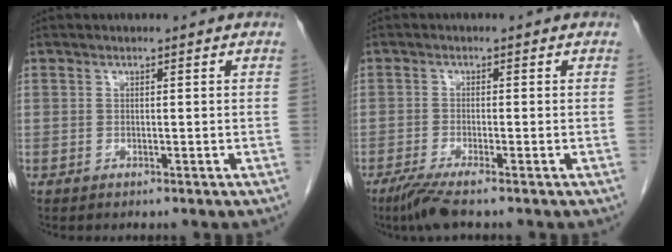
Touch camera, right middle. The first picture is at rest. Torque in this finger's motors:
{"motor_torque": [0.44, -0.62, 0.28, 0.06]}